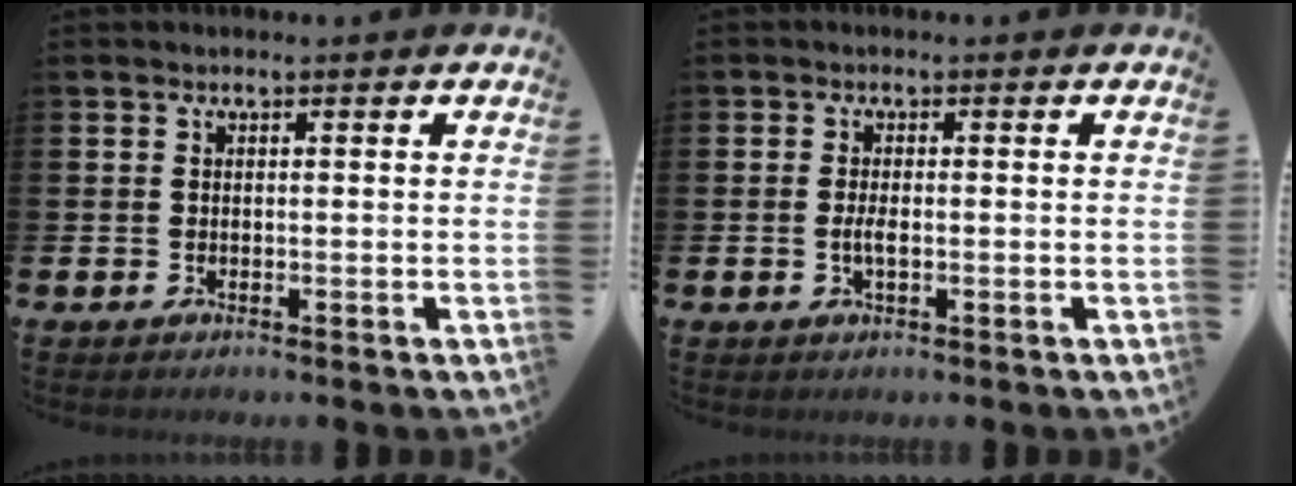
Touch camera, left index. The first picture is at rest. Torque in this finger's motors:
{"motor_torque": [0.25, 0.00, 0.07, 0.08]}